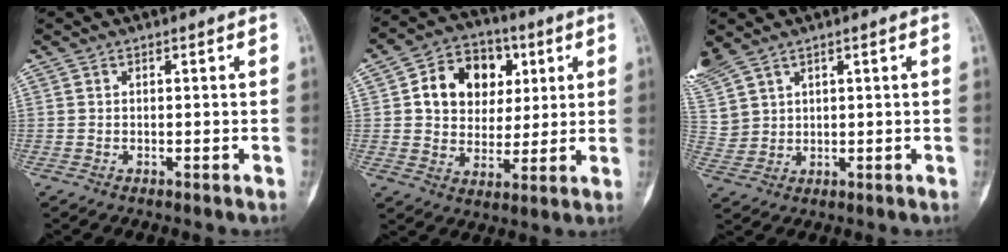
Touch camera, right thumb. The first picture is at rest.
{"total": 14.1, "force": [3.8, 11.2, 7.6], "torque": [-0.079, 0.001, 0.062]}
{"total": 8.9, "force": [6.0, 5.3, 3.7], "torque": [-0.102, -0.006, 0.141]}